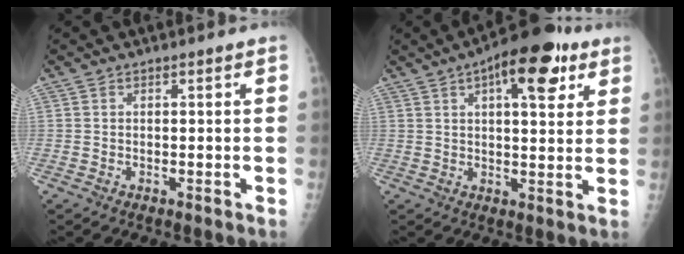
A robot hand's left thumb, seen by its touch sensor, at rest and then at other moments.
{"total": 14.4, "force": [7.0, 5.7, 11.2], "torque": [-0.127, -0.007, 0.094]}